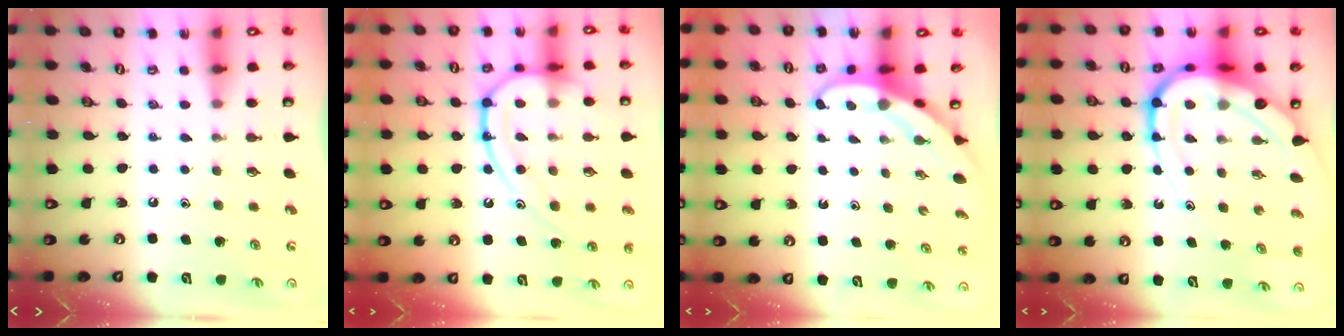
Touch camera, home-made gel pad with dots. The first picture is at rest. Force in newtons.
{"total": 17.5, "press": 17.4, "slide": 1.8}
{"total": 4.3, "press": 4.2, "slide": 0.4}
{"total": 19.2, "press": 19.0, "slide": 2.1}